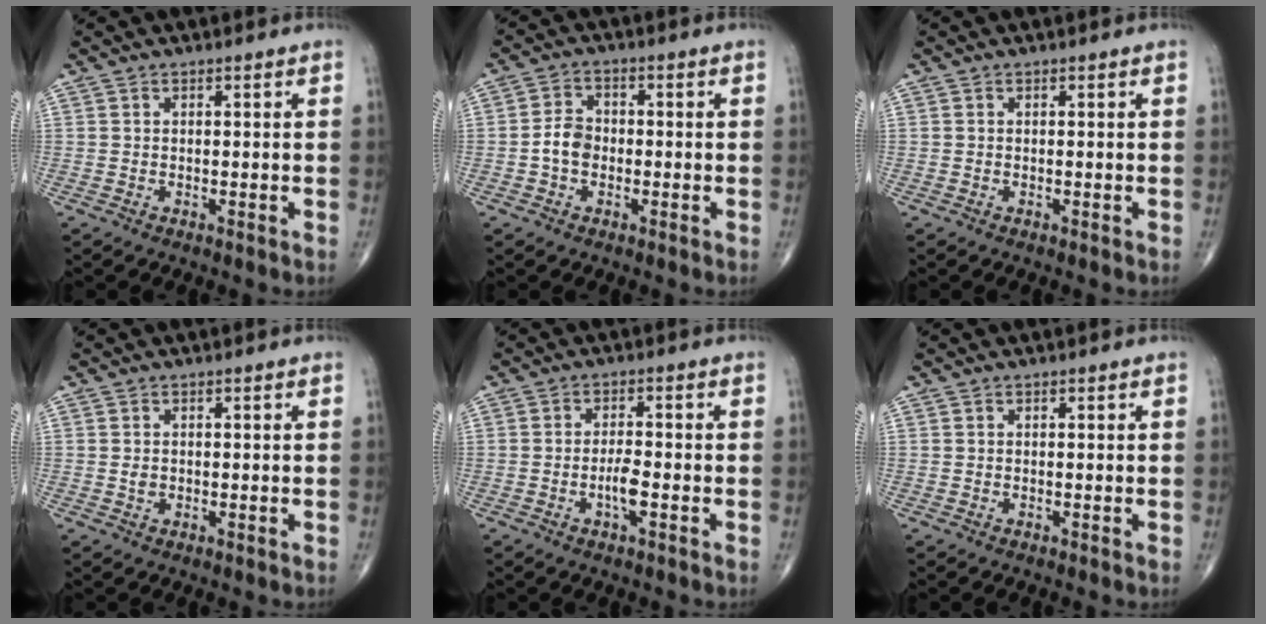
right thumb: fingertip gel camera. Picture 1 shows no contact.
{"total": 4.5, "force": [-1.0, 3.3, 2.8], "torque": [-0.043, 0.015, -0.026]}
{"total": 0.0}
{"total": 1.0, "force": [-0.1, 0.7, 0.7], "torque": [-0.013, -0.002, -0.001]}
{"total": 3.5, "force": [-1.4, 0.9, 3.1], "torque": [-0.057, 0.005, -0.027]}
{"total": 0.0}